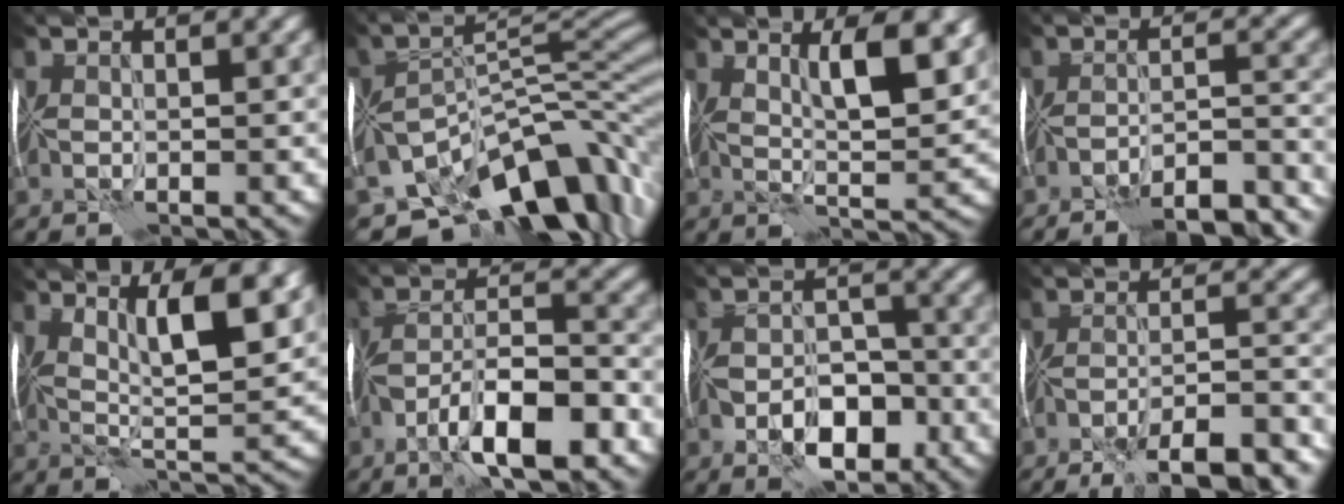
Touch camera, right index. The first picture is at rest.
{"total": 12.9, "force": [-9.0, 5.2, 7.5], "torque": [-0.124, 0.006, -0.150]}
{"total": 6.3, "force": [2.5, 1.5, 5.6], "torque": [-0.093, 0.002, 0.037]}
{"total": 11.0, "force": [-10.0, 2.2, 4.0], "torque": [-0.040, 0.005, -0.115]}
{"total": 7.7, "force": [3.2, 1.8, 6.8], "torque": [-0.115, 0.002, 0.048]}
{"total": 8.5, "force": [-4.8, 2.3, 6.6], "torque": [-0.104, 0.016, -0.092]}
{"total": 5.3, "force": [-2.8, 2.7, 3.6], "torque": [-0.049, 0.004, -0.055]}
{"total": 10.2, "force": [-7.9, 2.1, 6.1], "torque": [-0.087, -0.007, -0.107]}